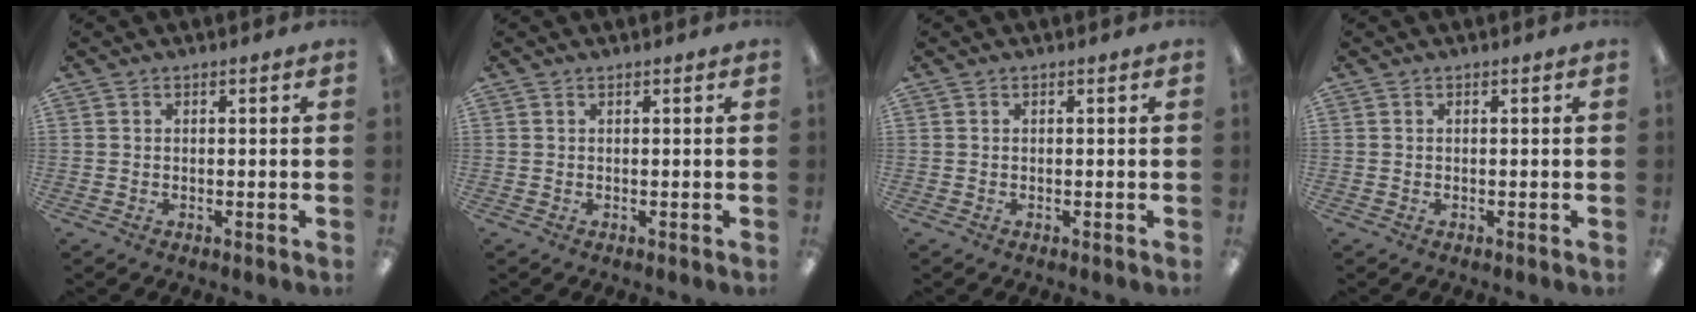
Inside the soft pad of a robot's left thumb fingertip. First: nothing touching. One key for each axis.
{"total": 0.0}
{"total": 0.0}
{"total": 0.0}